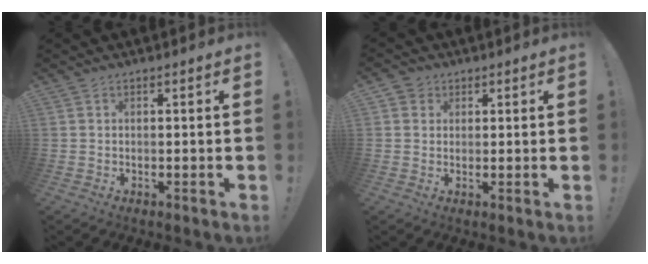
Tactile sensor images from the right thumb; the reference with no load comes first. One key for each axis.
{"total": 3.2, "fx": 1.2, "fy": 2.8, "fz": 0.6, "tx": -0.009, "ty": 0.000, "tz": 0.023}